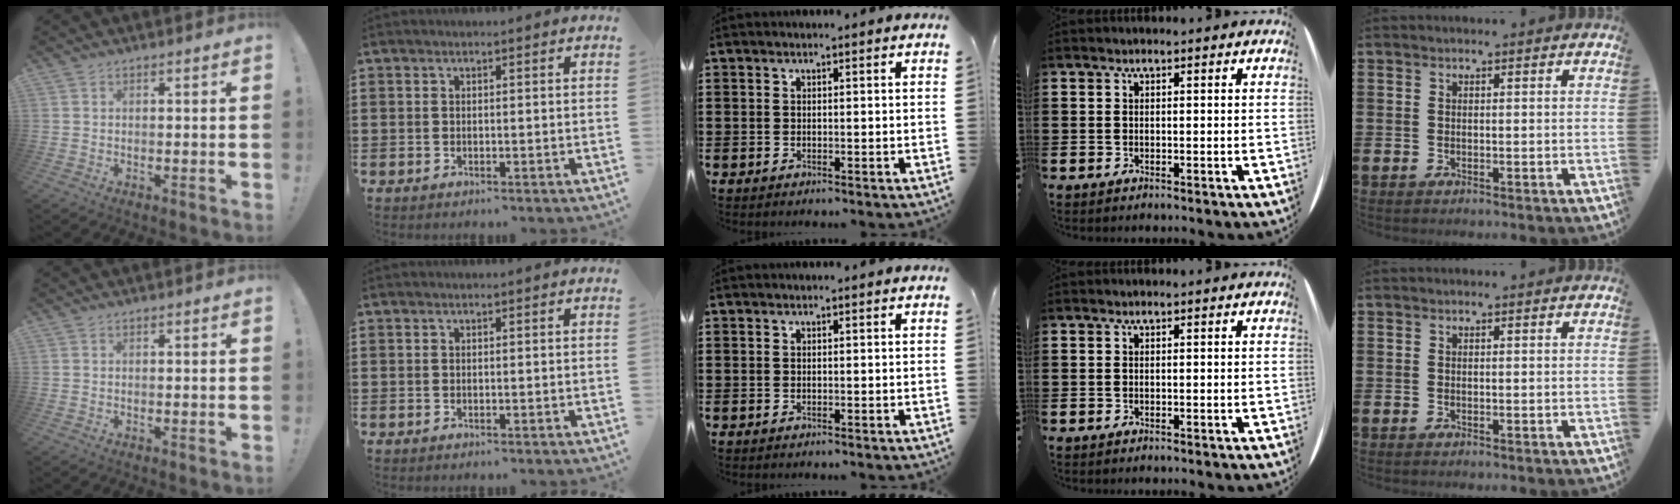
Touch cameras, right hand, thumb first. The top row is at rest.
{}